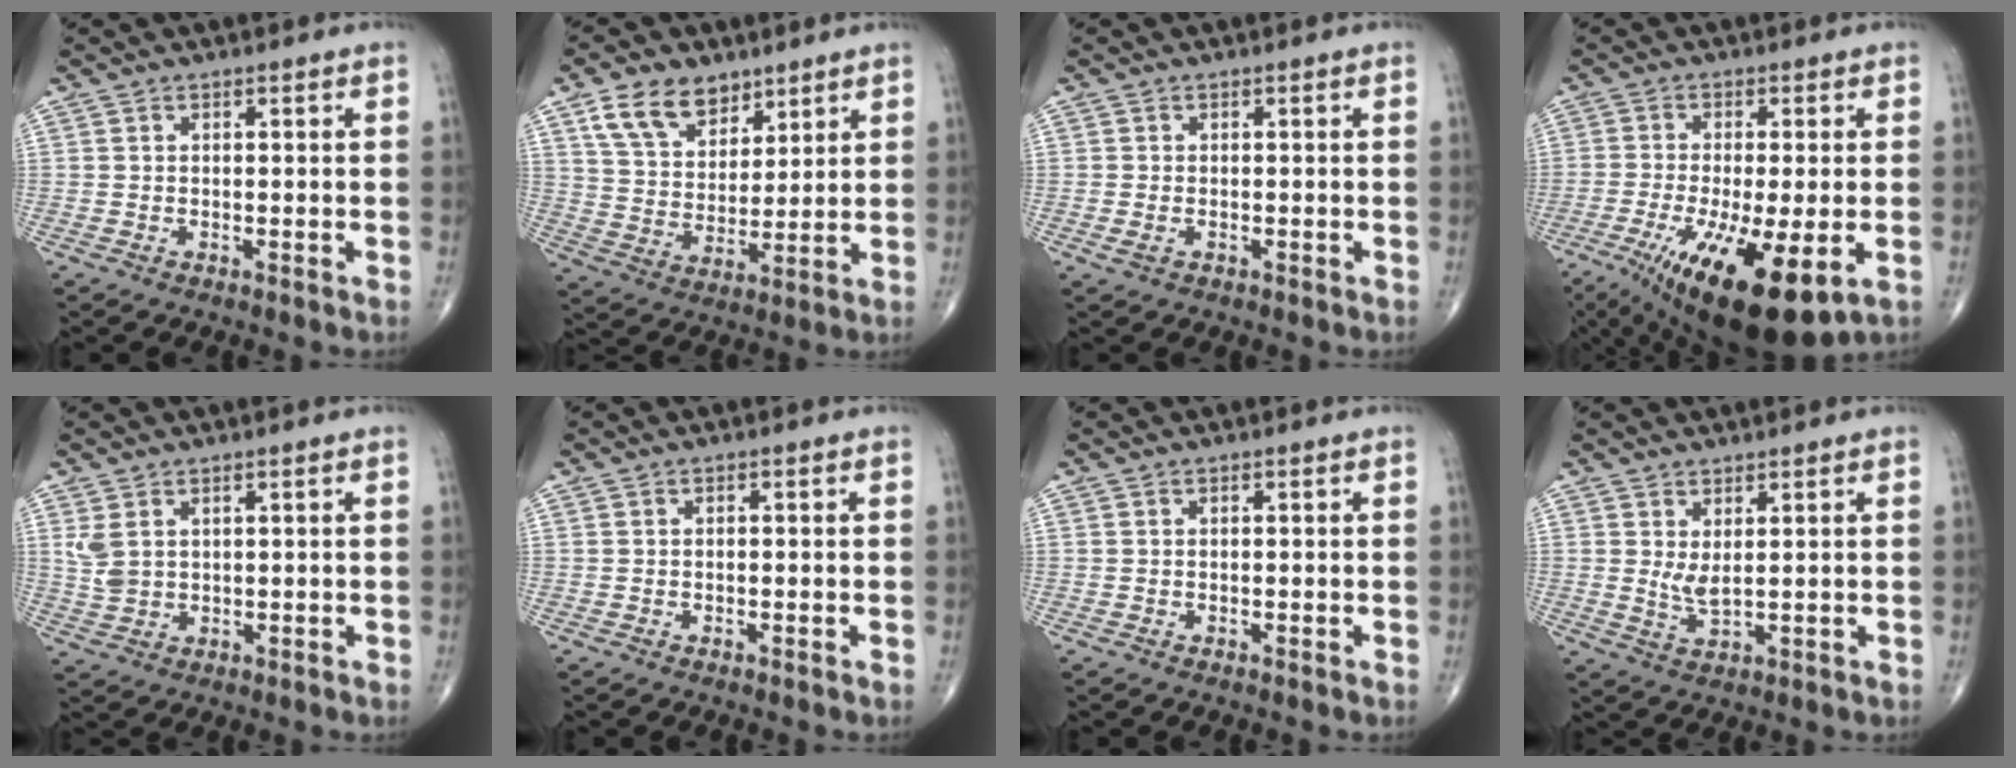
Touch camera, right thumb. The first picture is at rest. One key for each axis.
{"total": 11.3, "fx": 6.8, "fy": 7.1, "fz": 5.5, "tx": -0.073, "ty": -0.032, "tz": 0.131}
{"total": 1.3, "fx": -0.5, "fy": 0.8, "fz": 0.9, "tx": -0.020, "ty": 0.000, "tz": -0.009}
{"total": 17.4, "fx": -7.0, "fy": 5.0, "fz": 15.2, "tx": -0.258, "ty": -0.028, "tz": -0.104}
{"total": 3.8, "fx": 1.4, "fy": 2.5, "fz": 2.5, "tx": -0.051, "ty": -0.001, "tz": 0.037}
{"total": 0.0}
{"total": 0.0}
{"total": 3.1, "fx": 1.0, "fy": 1.0, "fz": 2.8, "tx": -0.053, "ty": -0.018, "tz": 0.024}